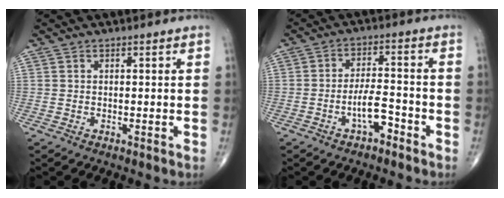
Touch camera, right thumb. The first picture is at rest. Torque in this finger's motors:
{"motor_torque": [2.58, 2.43, 1.11, -1.32, 0.42]}